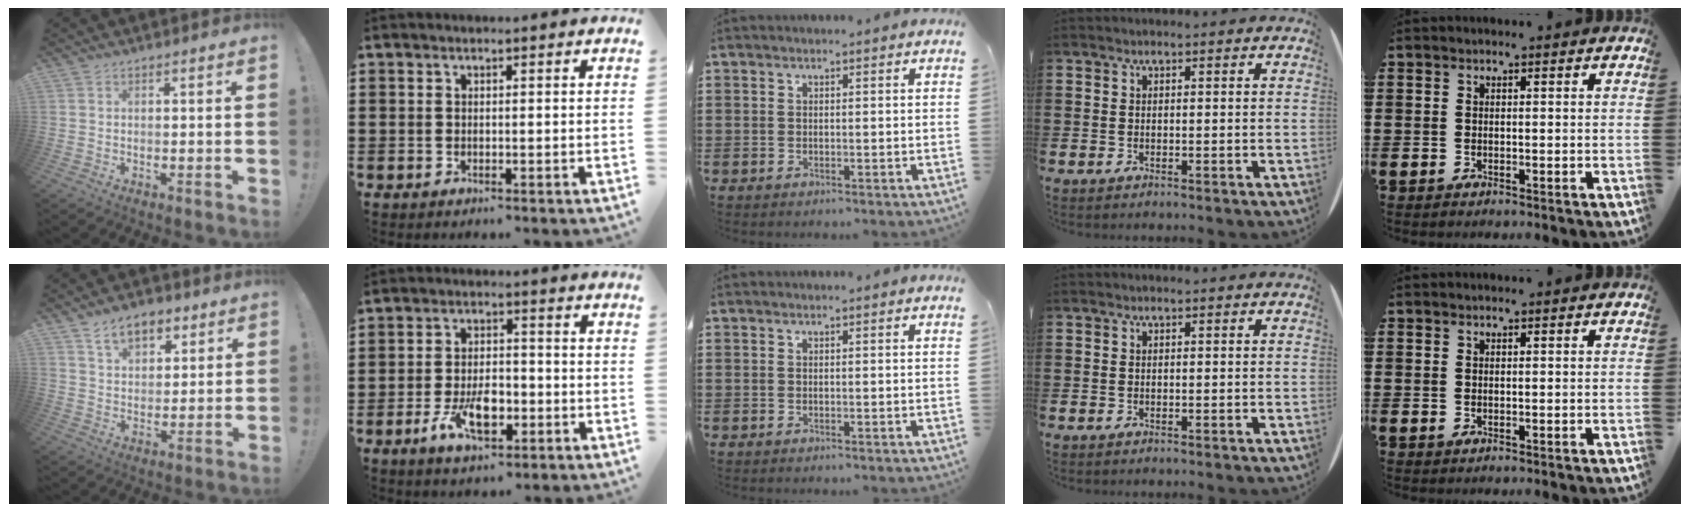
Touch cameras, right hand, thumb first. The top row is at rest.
{"thumb": {"total": 9.8, "force": [5.9, 6.0, 5.0], "torque": [-0.068, -0.022, 0.111]}, "index": {"total": 7.4, "force": [-3.0, 3.5, 5.8], "torque": [-0.119, 0.000, -0.053]}}